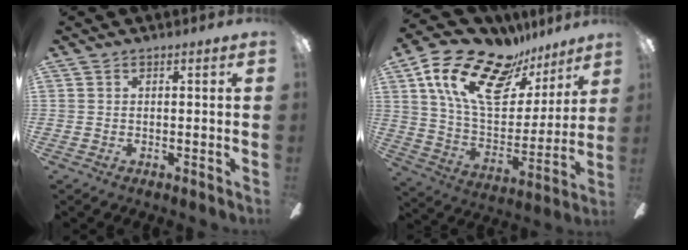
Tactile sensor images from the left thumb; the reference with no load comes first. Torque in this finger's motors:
{"motor_torque": [0.59, 0.62, 1.31, -1.46, 0.43]}